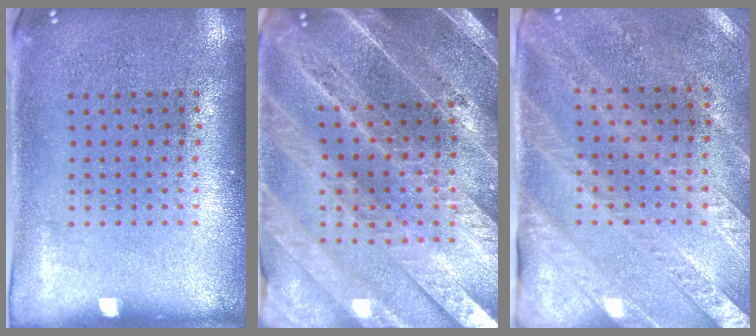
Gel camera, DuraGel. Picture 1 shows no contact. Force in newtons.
{"total": 5.0, "press": 4.4, "slide": 2.4}
{"total": 2.6, "press": 2.3, "slide": 1.3}